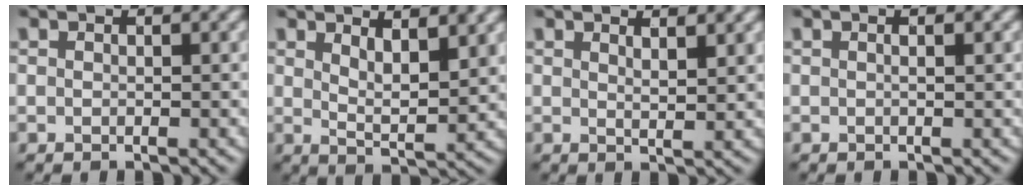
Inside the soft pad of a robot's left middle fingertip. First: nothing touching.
{"total": 4.0, "force": [2.1, 1.0, 3.2], "torque": [-0.056, -0.015, 0.036]}
{"total": 2.3, "force": [1.5, 0.4, 1.7], "torque": [-0.018, -0.002, 0.021]}
{"total": 0.8, "force": [0.1, -0.1, 0.8], "torque": [-0.011, -0.002, 0.001]}